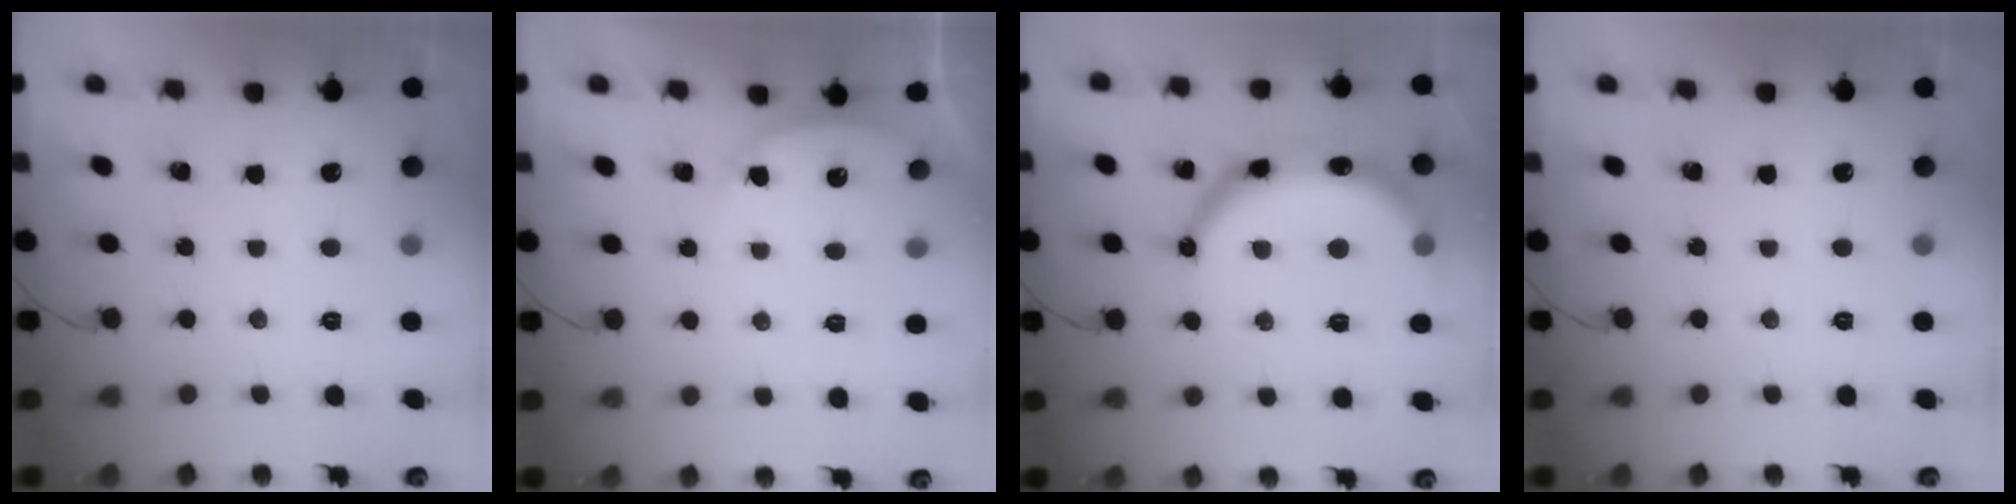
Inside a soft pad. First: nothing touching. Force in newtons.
{"total": 3.2, "press": 3.1, "slide": 0.4}
{"total": 16.0, "press": 16.0, "slide": 1.0}
{"total": 0.0}